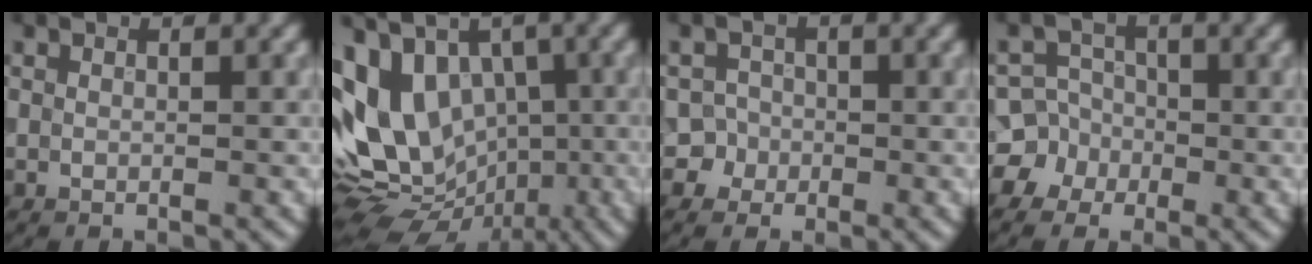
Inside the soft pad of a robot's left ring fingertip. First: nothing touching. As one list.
[{"total": 11.5, "force": [0.5, 8.6, 7.6], "torque": [-0.135, -0.002, 0.013]}, {"total": 2.9, "force": [-1.2, 2.6, 0.1], "torque": [0.033, 0.005, -0.027]}, {"total": 5.5, "force": [-2.2, 5.0, 0.5], "torque": [0.012, 0.007, -0.059]}]